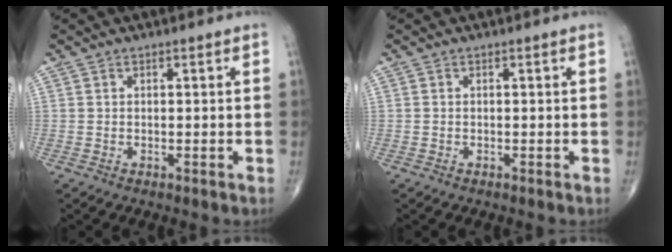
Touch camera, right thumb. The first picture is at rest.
{"total": 0.0}